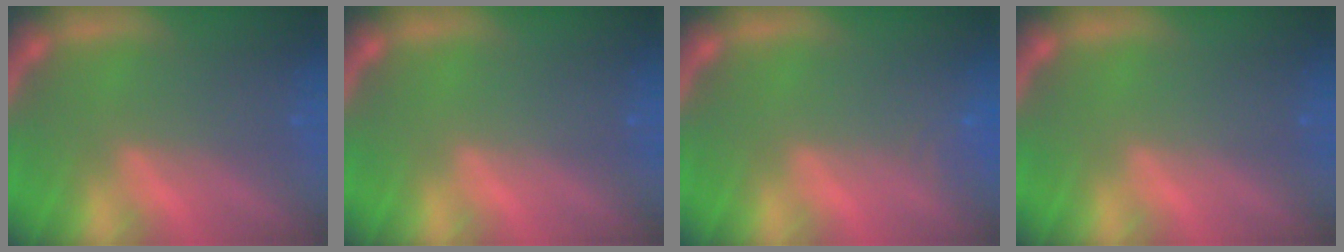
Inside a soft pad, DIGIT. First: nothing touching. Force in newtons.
{"total": 0.0}
{"total": 1.9}
{"total": 0.0}